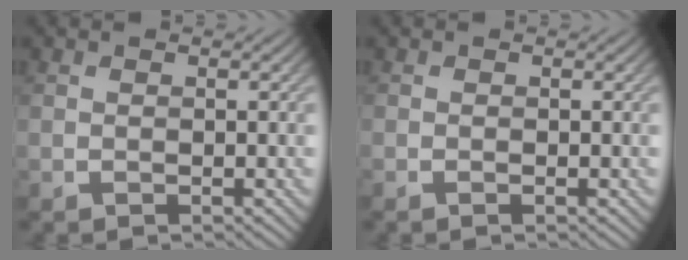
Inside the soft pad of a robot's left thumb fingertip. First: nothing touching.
{"total": 0.0}